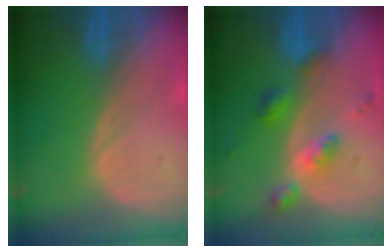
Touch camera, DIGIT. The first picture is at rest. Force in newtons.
{"total": 5.7, "press": 5.6, "slide": 0.3}